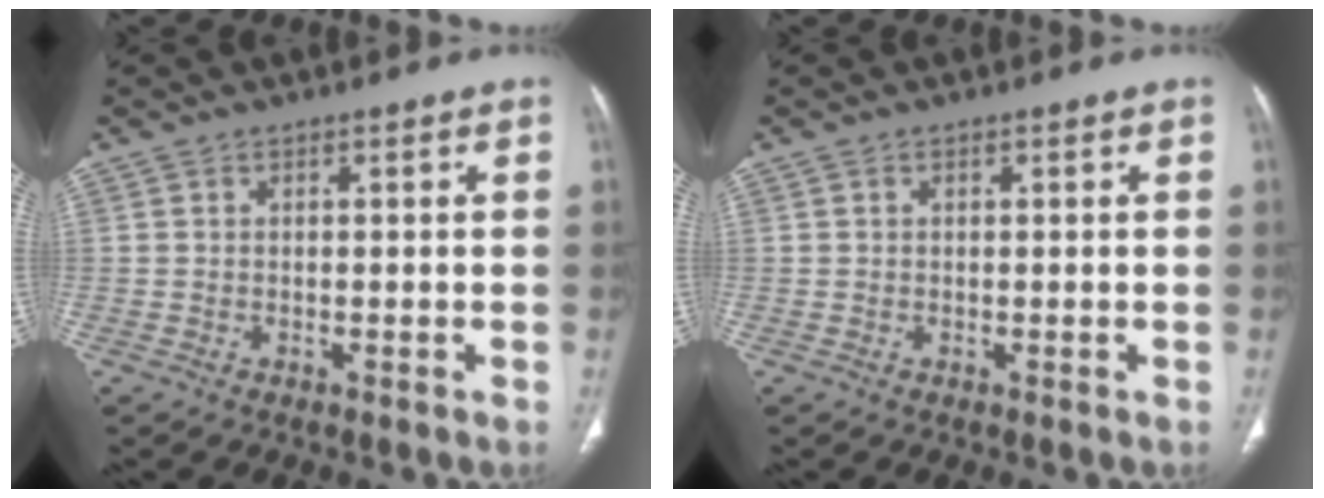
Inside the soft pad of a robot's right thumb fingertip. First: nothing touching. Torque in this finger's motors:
{"motor_torque": [-0.37, 0.20, -0.42, 0.31, 0.03]}